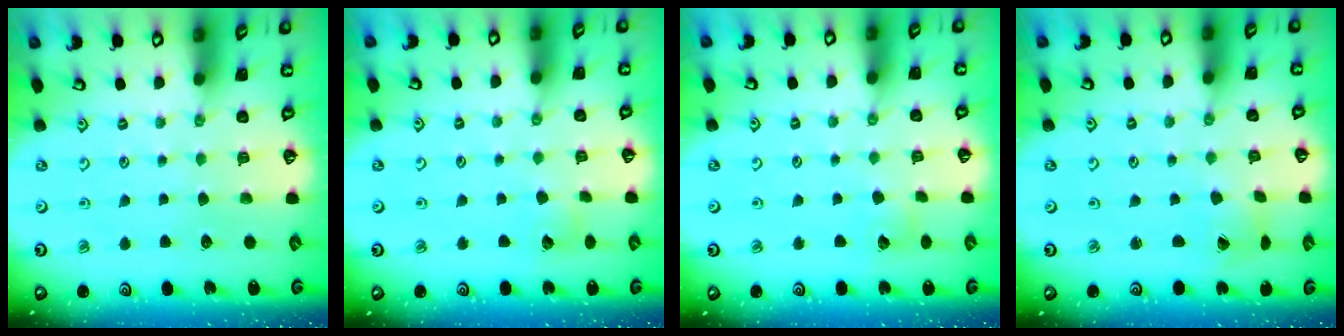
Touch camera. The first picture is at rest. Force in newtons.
{"total": 2.5, "press": 2.5, "slide": 0.3}
{"total": 2.5, "press": 2.5, "slide": 0.3}
{"total": 1.1, "press": 1.1, "slide": 0.2}